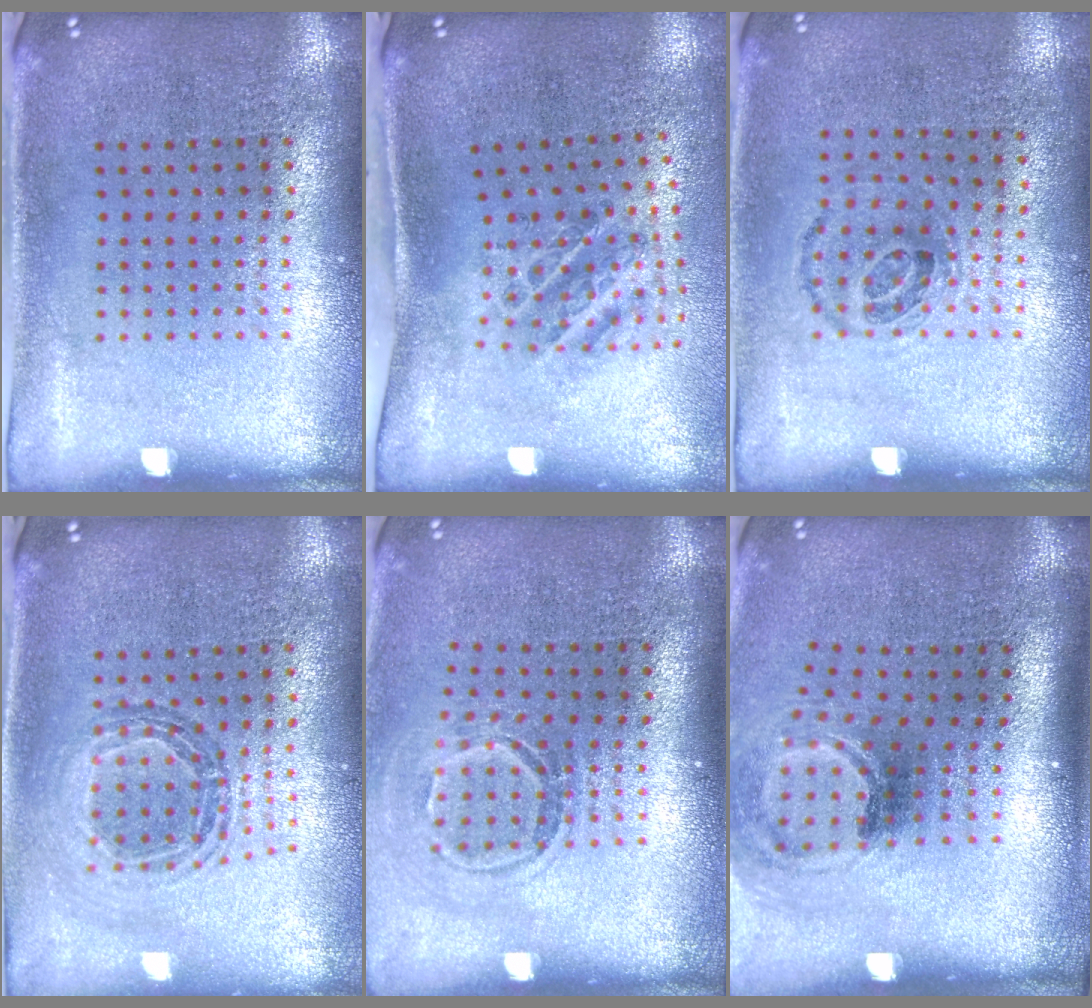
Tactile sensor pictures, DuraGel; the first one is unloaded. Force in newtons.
{"total": 1.3, "press": 1.1, "slide": 0.7}
{"total": 0.9, "press": 0.7, "slide": 0.6}
{"total": 0.7, "press": 0.7, "slide": 0.1}
{"total": 1.6, "press": 1.1, "slide": 1.1}
{"total": 2.0, "press": 1.3, "slide": 1.6}